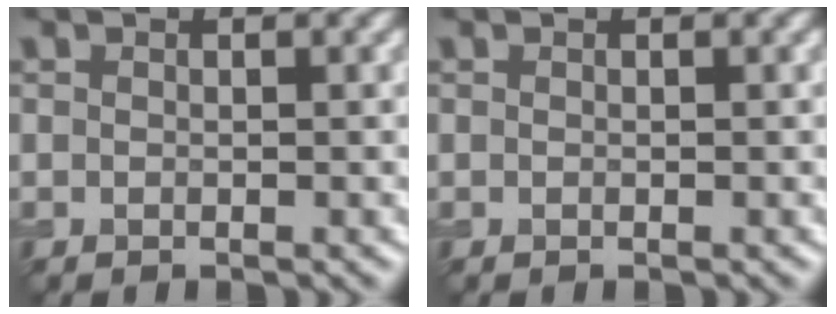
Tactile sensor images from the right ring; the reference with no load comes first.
{"total": 0.0}